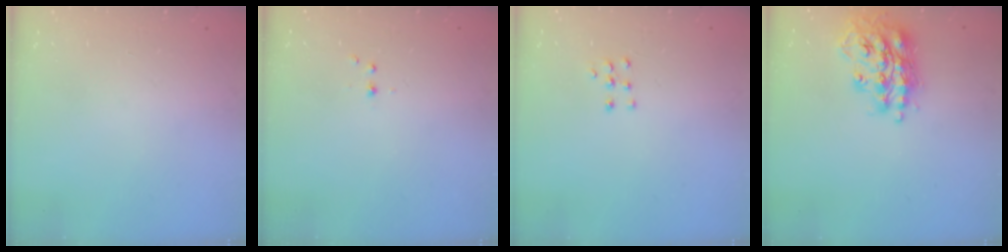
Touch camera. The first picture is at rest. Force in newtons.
{"total": 2.2, "press": 1.9, "slide": 1.2}
{"total": 4.6, "press": 4.5, "slide": 0.5}
{"total": 17.5, "press": 17.5, "slide": 1.2}